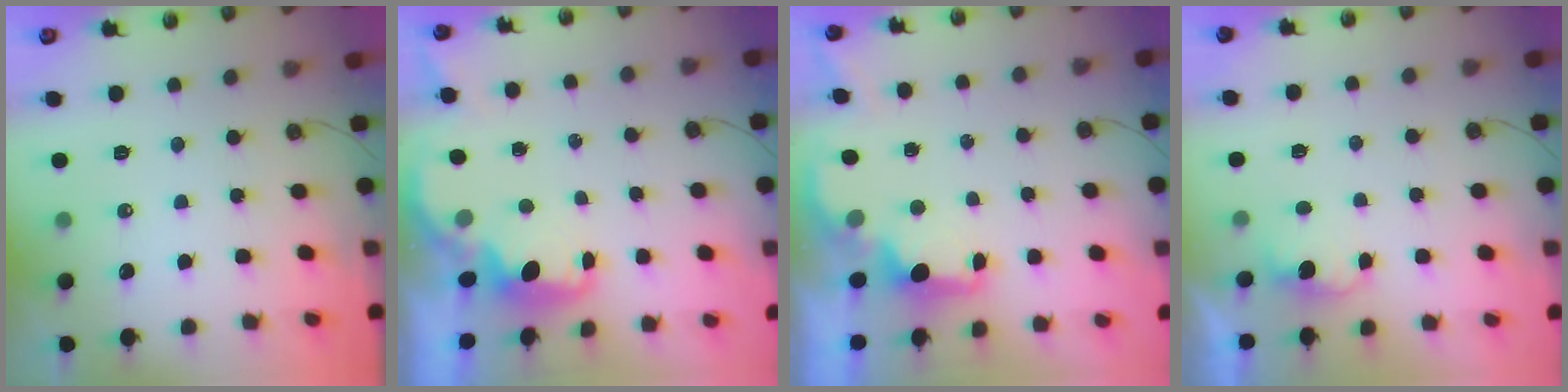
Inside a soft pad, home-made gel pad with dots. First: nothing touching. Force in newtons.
{"total": 1.6, "press": 1.4, "slide": 0.7}
{"total": 1.8, "press": 1.6, "slide": 0.8}
{"total": 2.2, "press": 2.0, "slide": 0.9}